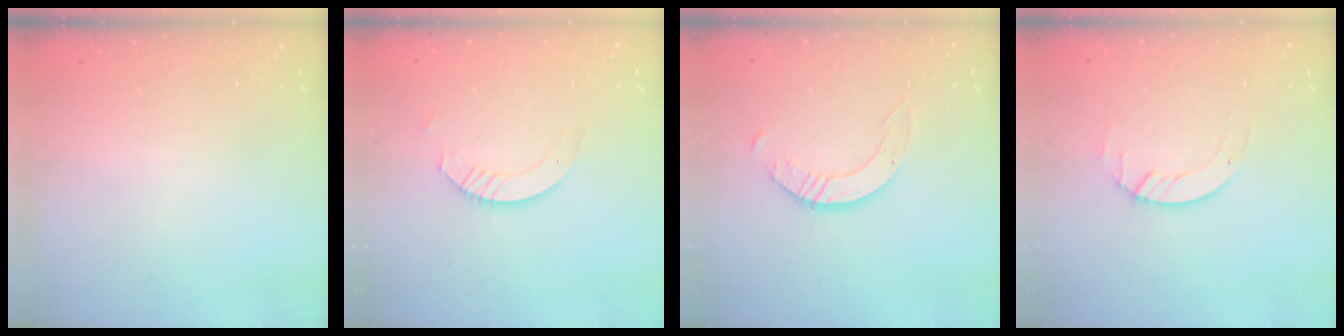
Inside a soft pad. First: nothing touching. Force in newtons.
{"total": 3.8, "press": 3.8, "slide": 0.4}
{"total": 2.5, "press": 2.5, "slide": 0.3}
{"total": 2.7, "press": 2.7, "slide": 0.3}